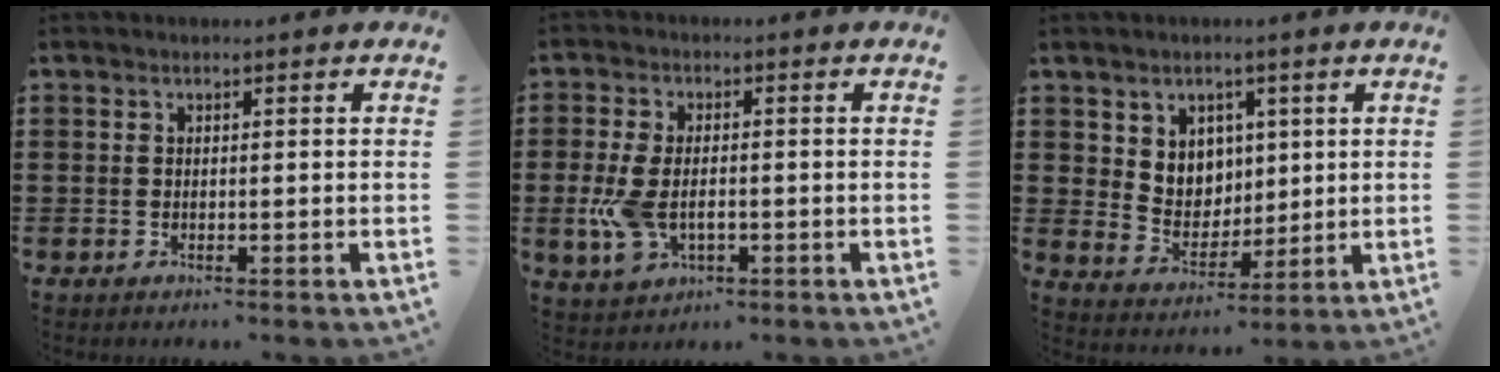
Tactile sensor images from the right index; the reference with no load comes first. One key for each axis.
{"total": 6.2, "fx": -1.3, "fy": 3.4, "fz": 5.0, "tx": -0.123, "ty": -0.003, "tz": -0.028}
{"total": 5.4, "fx": 2.8, "fy": 4.5, "fz": 0.8, "tx": -0.036, "ty": -0.006, "tz": 0.053}